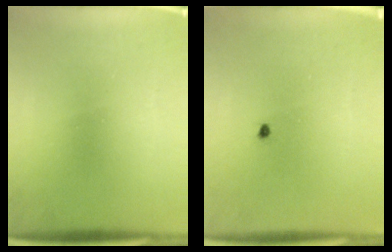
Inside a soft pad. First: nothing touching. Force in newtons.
{"total": 0.6}